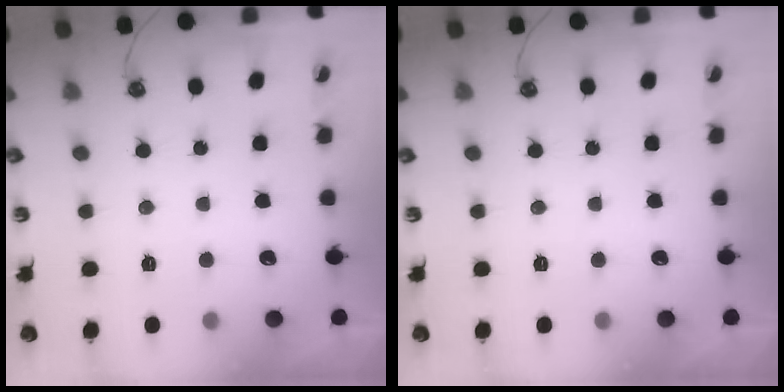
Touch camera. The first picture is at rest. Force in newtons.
{"total": 0.0}